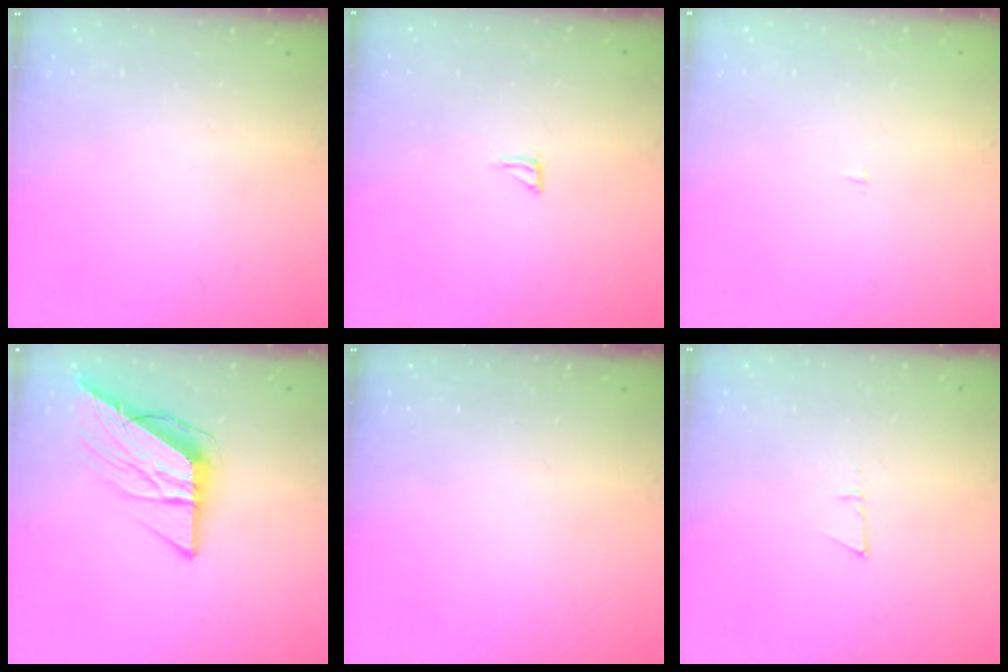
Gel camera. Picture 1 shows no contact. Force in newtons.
{"total": 3.6, "press": 3.6, "slide": 0.4}
{"total": 1.2, "press": 1.2, "slide": 0.1}
{"total": 11.4, "press": 11.3, "slide": 1.3}
{"total": 0.0}
{"total": 3.1, "press": 3.1, "slide": 0.7}